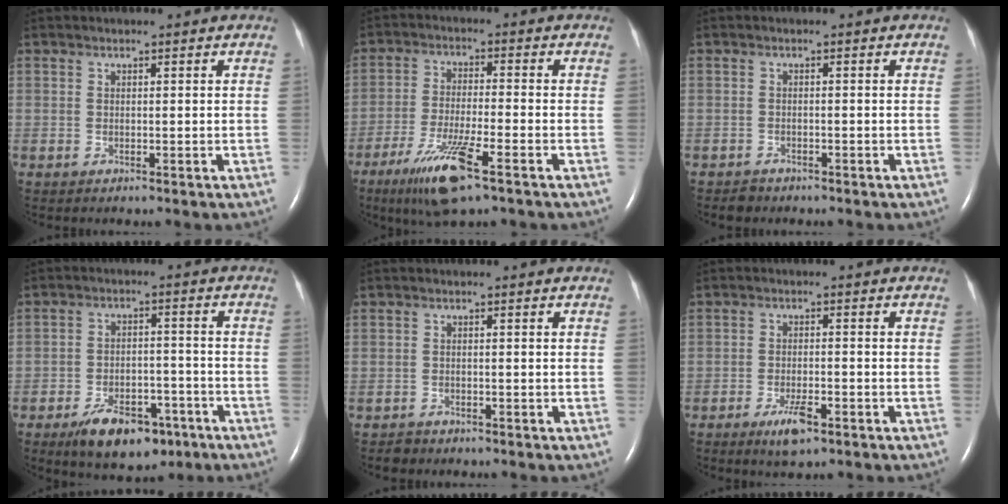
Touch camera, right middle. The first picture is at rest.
{"total": 10.0, "force": [-5.8, 0.8, 8.1], "torque": [-0.163, -0.026, -0.102]}
{"total": 1.4, "force": [-1.2, 0.8, 0.1], "torque": [-0.009, 0.000, -0.019]}
{"total": 10.2, "force": [-6.5, 5.0, 6.1], "torque": [-0.098, 0.000, -0.098]}
{"total": 1.3, "force": [-1.1, 0.7, -0.1], "torque": [-0.007, 0.000, -0.020]}
{"total": 4.3, "force": [-2.7, 1.1, 3.2], "torque": [-0.065, -0.004, -0.043]}